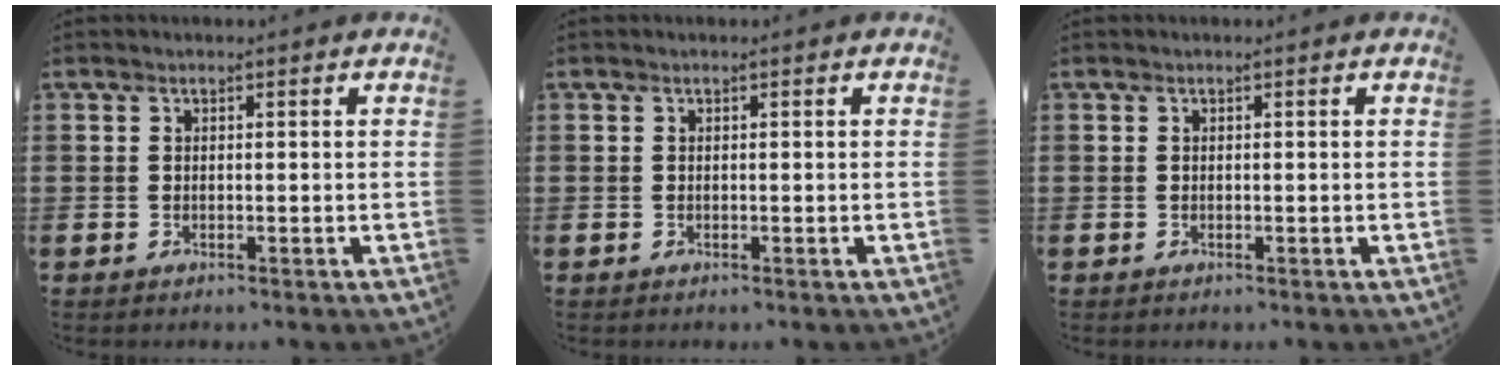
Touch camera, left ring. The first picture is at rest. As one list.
[{"total": 0.0}, {"total": 0.0}]